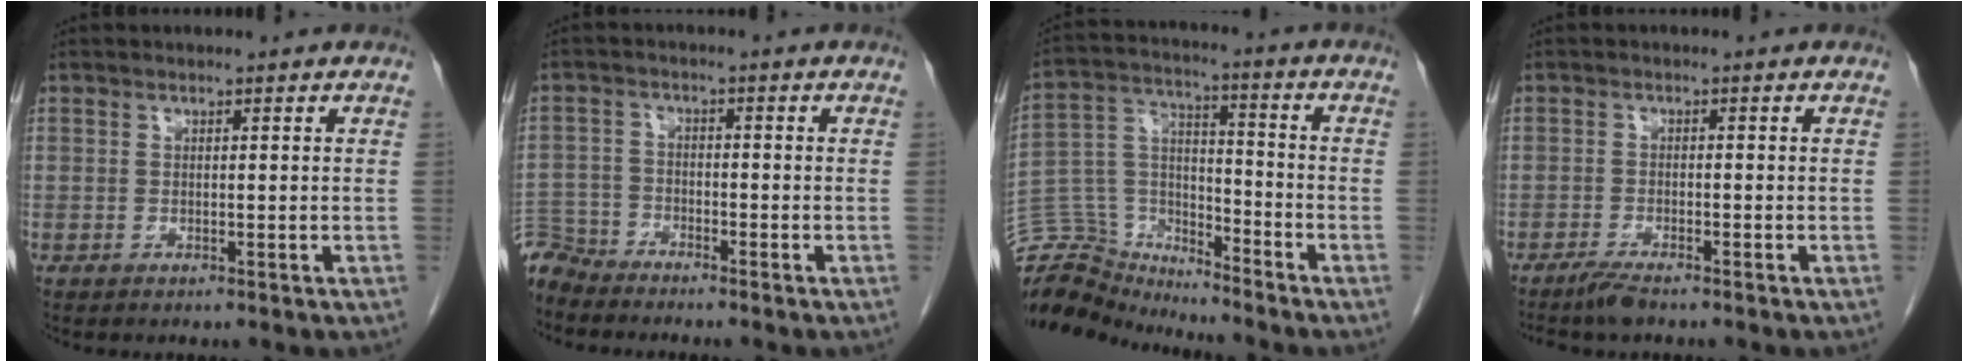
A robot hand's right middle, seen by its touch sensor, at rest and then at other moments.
{"total": 5.3, "force": [-5.3, 0.7, -0.4], "torque": [0.012, -0.006, -0.103]}
{"total": 12.0, "force": [-11.7, 2.5, -0.4], "torque": [-0.003, 0.063, -0.218]}
{"total": 2.7, "force": [-2.3, 0.2, 1.4], "torque": [-0.034, -0.006, -0.044]}